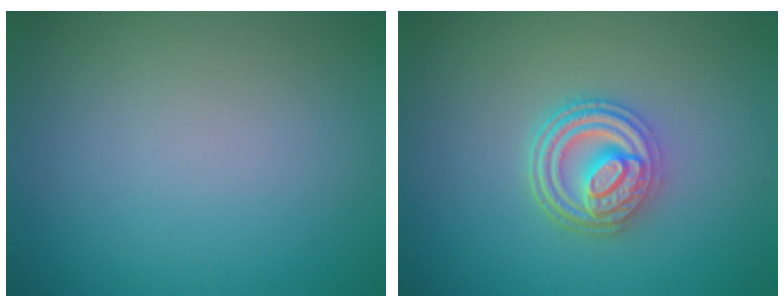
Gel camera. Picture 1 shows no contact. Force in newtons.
{"total": 4.8, "press": 3.7, "slide": 3.0}